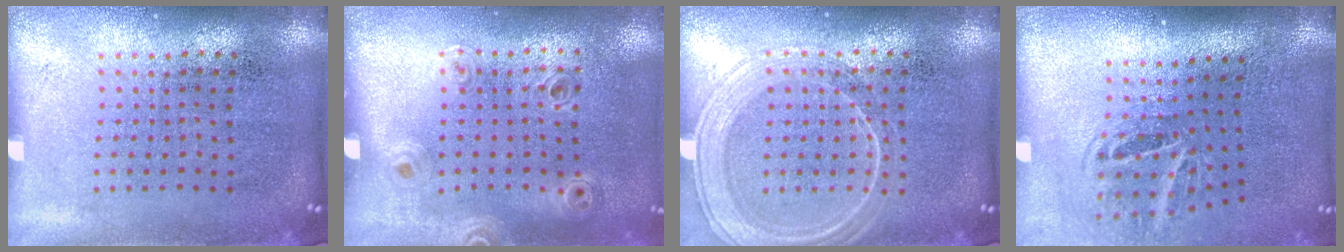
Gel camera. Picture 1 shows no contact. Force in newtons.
{"total": 0.9, "press": 0.9, "slide": 0.2}
{"total": 3.0, "press": 2.9, "slide": 0.5}
{"total": 1.9, "press": 1.3, "slide": 1.4}